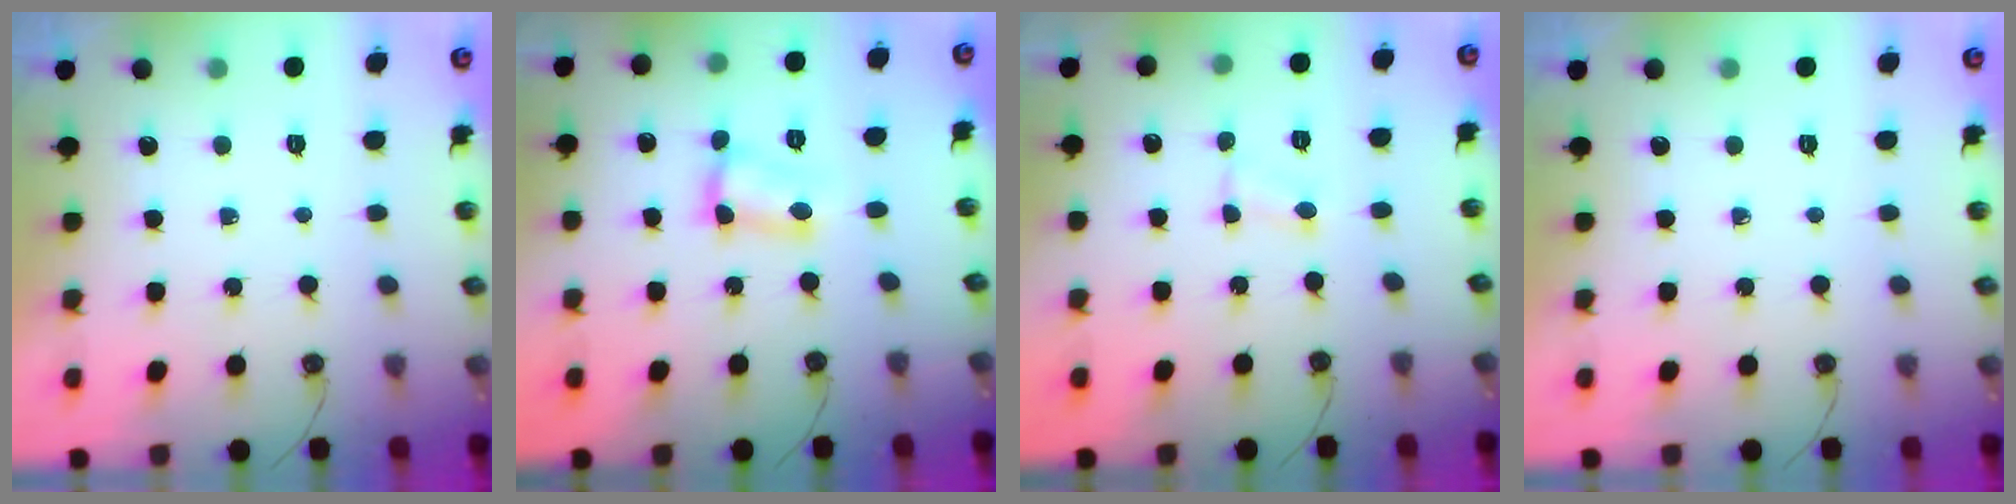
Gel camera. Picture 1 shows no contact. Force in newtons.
{"total": 5.2, "press": 5.2, "slide": 0.2}
{"total": 1.4, "press": 1.3, "slide": 0.3}
{"total": 0.0}